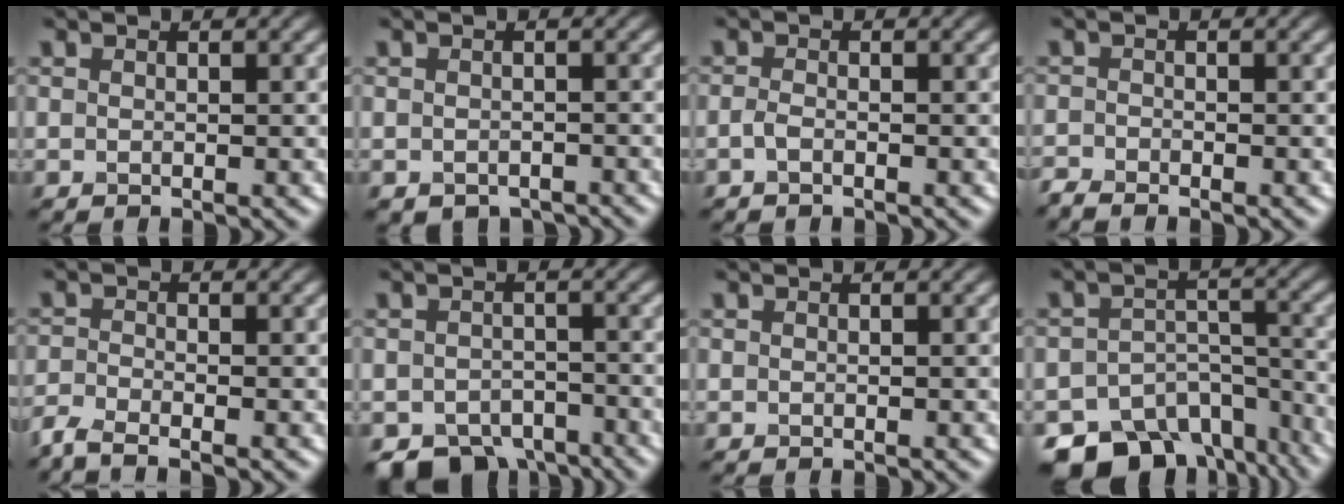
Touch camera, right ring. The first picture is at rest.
{"total": 1.9, "force": [-1.6, 0.9, 0.5], "torque": [-0.004, -0.008, -0.022]}
{"total": 1.0, "force": [-0.6, 0.3, 0.7], "torque": [-0.017, 0.000, -0.013]}
{"total": 1.5, "force": [-1.5, 0.2, 0.3], "torque": [-0.006, -0.007, -0.037]}
{"total": 2.6, "force": [-2.2, 0.5, 1.3], "torque": [-0.031, -0.011, -0.056]}
{"total": 5.2, "force": [-3.8, 2.8, 2.0], "torque": [-0.020, -0.012, -0.062]}
{"total": 0.0}
{"total": 12.4, "force": [-9.3, 6.7, 4.7], "torque": [-0.066, -0.014, -0.127]}